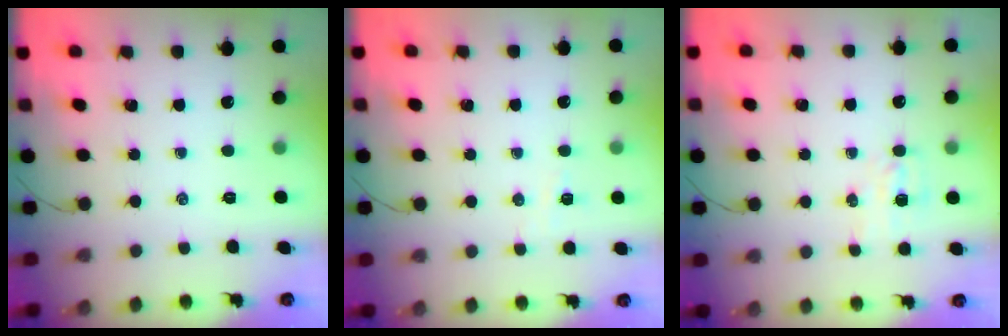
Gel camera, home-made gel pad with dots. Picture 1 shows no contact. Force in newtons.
{"total": 3.4, "press": 3.3, "slide": 0.6}
{"total": 4.2, "press": 4.0, "slide": 1.2}